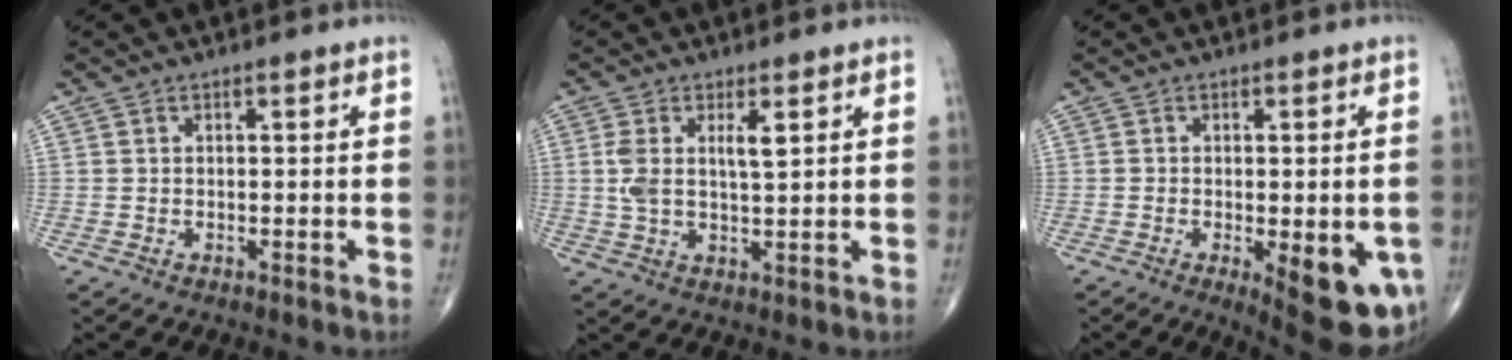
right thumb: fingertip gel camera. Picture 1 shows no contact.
{"total": 5.7, "force": [1.7, 1.9, 5.1], "torque": [-0.102, -0.004, 0.037]}
{"total": 12.9, "force": [-4.1, 4.7, 11.3], "torque": [-0.122, -0.008, -0.040]}